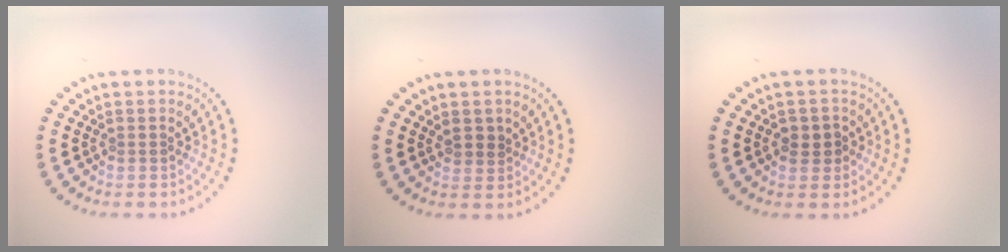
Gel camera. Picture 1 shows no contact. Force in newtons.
{"total": 1.2, "press": 1.0, "slide": 0.7}
{"total": 1.9, "press": 1.9, "slide": 0.4}